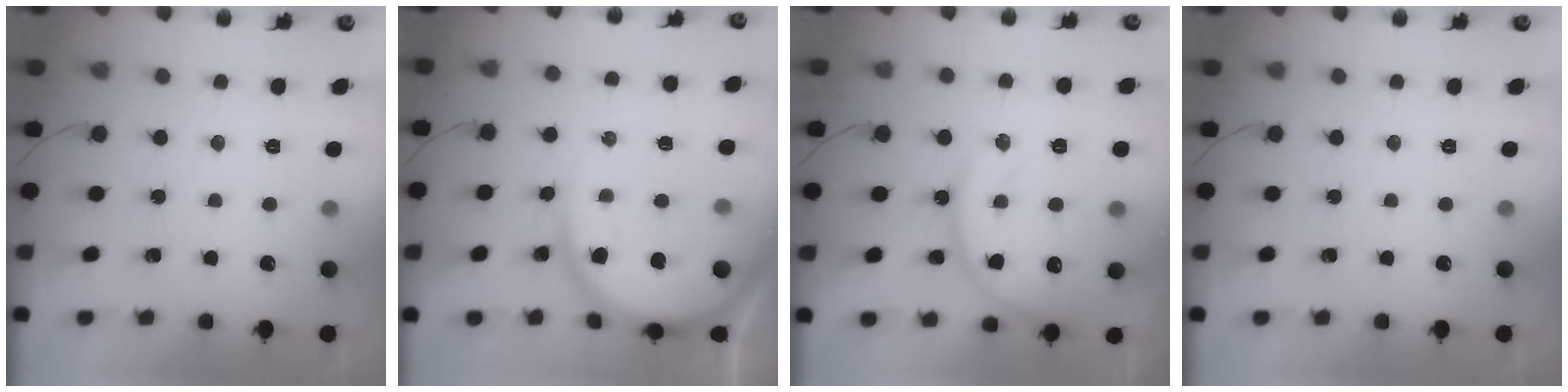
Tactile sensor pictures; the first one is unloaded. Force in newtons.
{"total": 13.0, "press": 13.0, "slide": 0.8}
{"total": 15.2, "press": 15.1, "slide": 1.5}
{"total": 0.0}